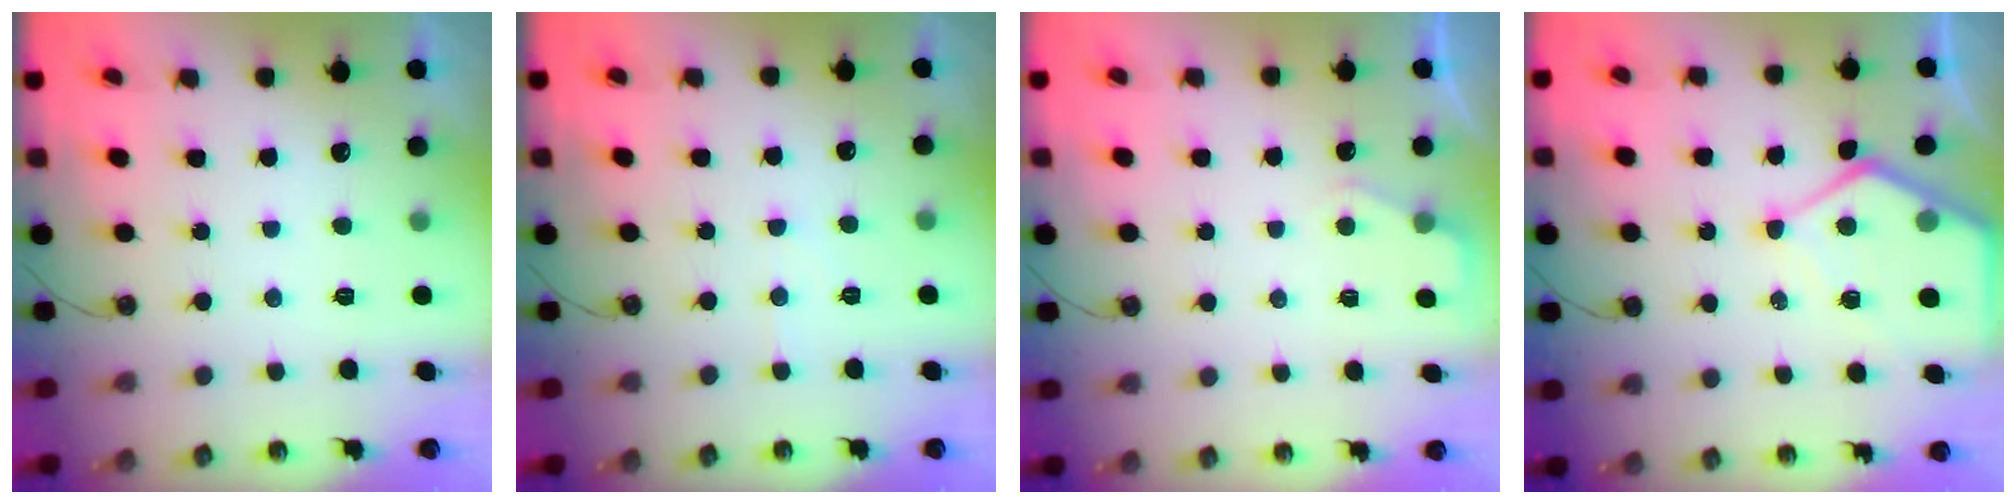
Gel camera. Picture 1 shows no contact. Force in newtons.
{"total": 3.9, "press": 3.9, "slide": 0.6}
{"total": 2.8, "press": 2.7, "slide": 0.5}
{"total": 9.5, "press": 9.5, "slide": 1.0}